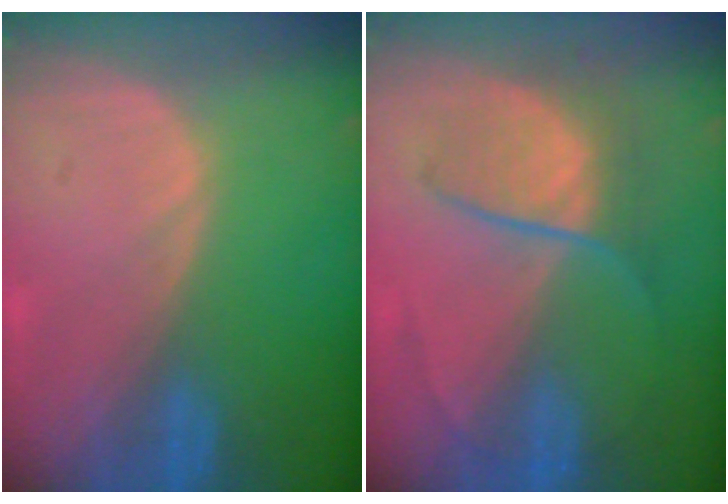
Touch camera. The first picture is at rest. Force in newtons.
{"total": 6.4, "press": 6.3, "slide": 0.7}